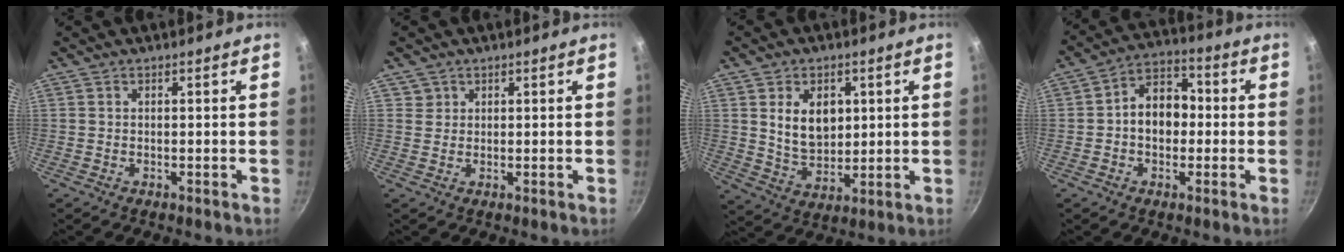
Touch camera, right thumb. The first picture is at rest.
{"total": 2.0, "force": [0.9, 1.8, 0.0], "torque": [0.020, 0.009, 0.012]}
{"total": 9.8, "force": [2.4, 6.9, 6.6], "torque": [-0.087, -0.020, 0.052]}
{"total": 9.7, "force": [-0.4, 7.2, 6.5], "torque": [-0.056, 0.032, -0.019]}